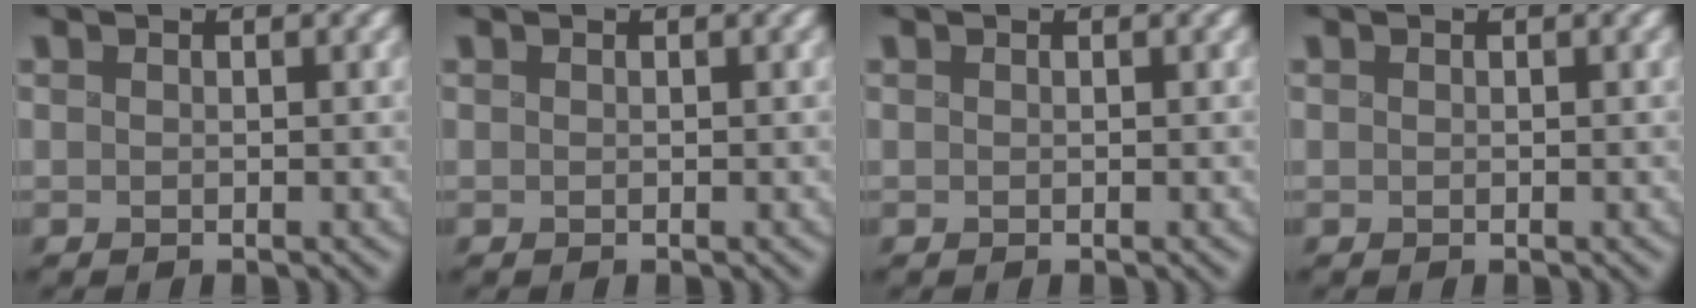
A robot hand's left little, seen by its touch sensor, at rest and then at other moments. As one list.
[{"total": 0.0}, {"total": 0.0}, {"total": 0.0}]